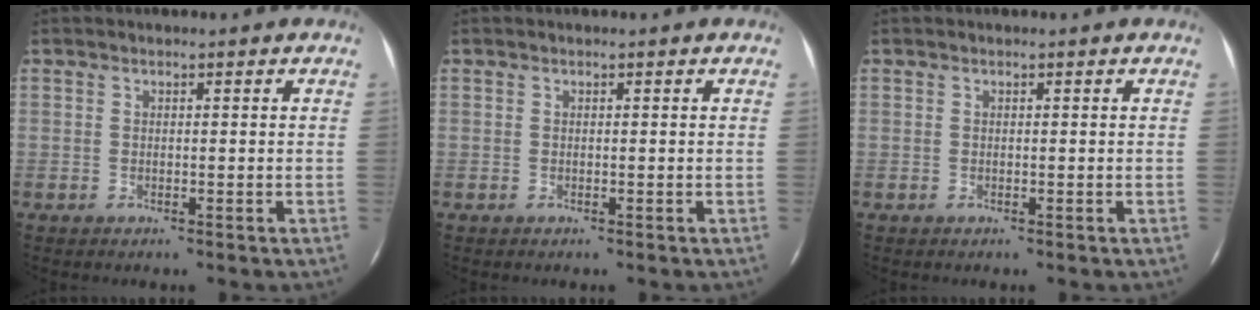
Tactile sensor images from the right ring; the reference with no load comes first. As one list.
[{"total": 0.0}, {"total": 0.0}]